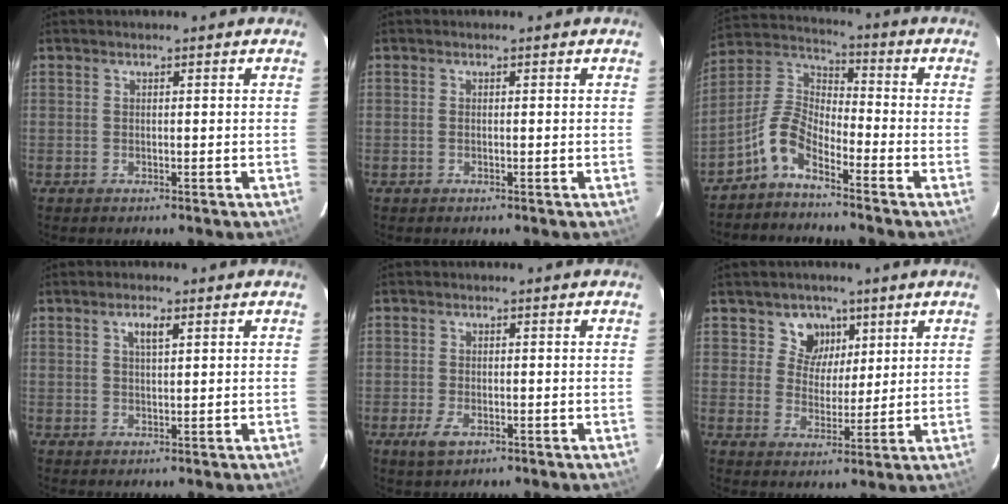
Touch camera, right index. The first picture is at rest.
{"total": 0.0}
{"total": 7.5, "force": [-5.2, 2.8, 4.6], "torque": [-0.108, 0.026, -0.118]}
{"total": 2.6, "force": [1.2, 0.8, 2.1], "torque": [-0.039, 0.005, 0.021]}
{"total": 3.5, "force": [-1.8, 1.8, 2.4], "torque": [-0.055, -0.008, -0.030]}
{"total": 6.2, "force": [3.1, 5.3, 1.0], "torque": [-0.009, -0.001, 0.052]}